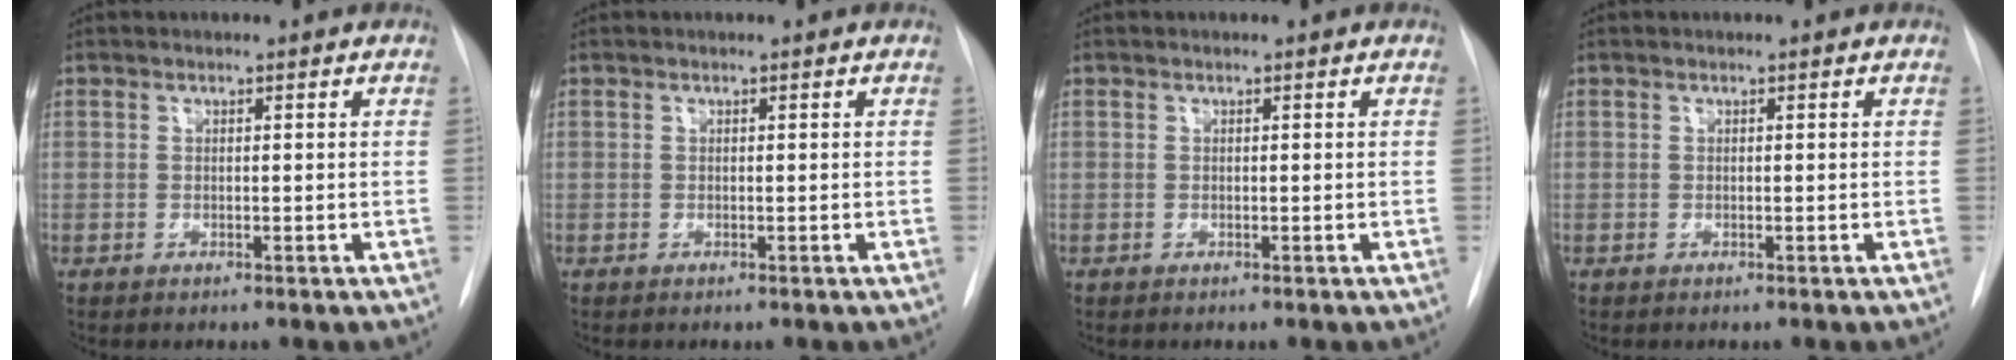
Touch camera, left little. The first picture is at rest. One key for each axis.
{"total": 0.0}
{"total": 0.0}
{"total": 0.0}